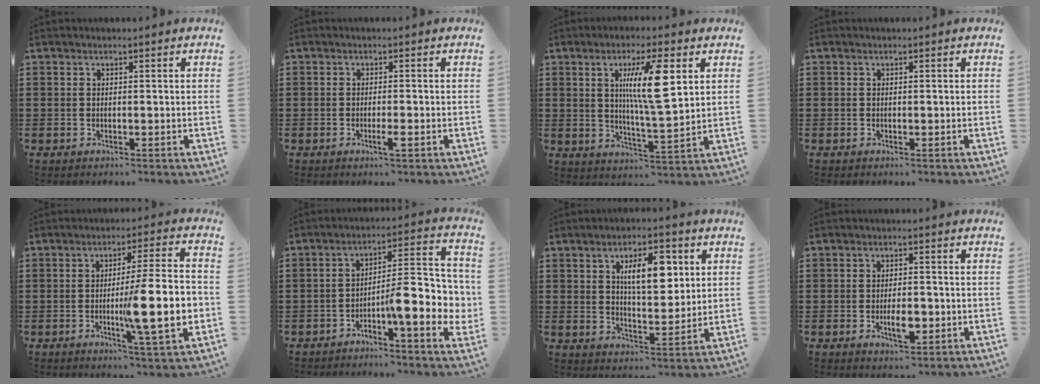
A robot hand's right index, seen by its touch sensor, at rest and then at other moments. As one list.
[{"total": 2.0, "force": [-1.0, 0.2, 1.7], "torque": [-0.035, -0.004, -0.020]}, {"total": 9.9, "force": [3.2, 1.7, 9.2], "torque": [-0.167, 0.000, 0.046]}, {"total": 0.0}, {"total": 13.9, "force": [-2.4, 2.4, 13.5], "torque": [-0.198, -0.015, -0.047]}, {"total": 11.0, "force": [-3.0, 2.9, 10.2], "torque": [-0.136, -0.019, -0.057]}, {"total": 8.4, "force": [2.9, 3.5, 7.0], "torque": [-0.121, 0.003, 0.044]}, {"total": 4.6, "force": [-1.3, 2.0, 4.0], "torque": [-0.074, 0.003, -0.023]}]